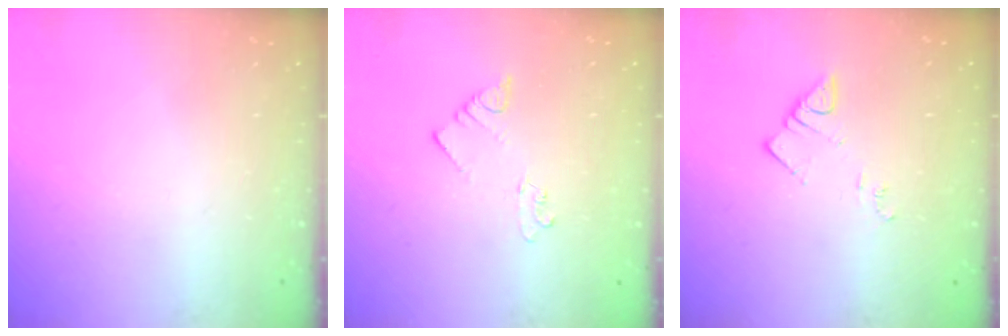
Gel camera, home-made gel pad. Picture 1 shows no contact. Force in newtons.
{"total": 1.4, "press": 1.4, "slide": 0.1}
{"total": 4.9, "press": 4.8, "slide": 0.7}